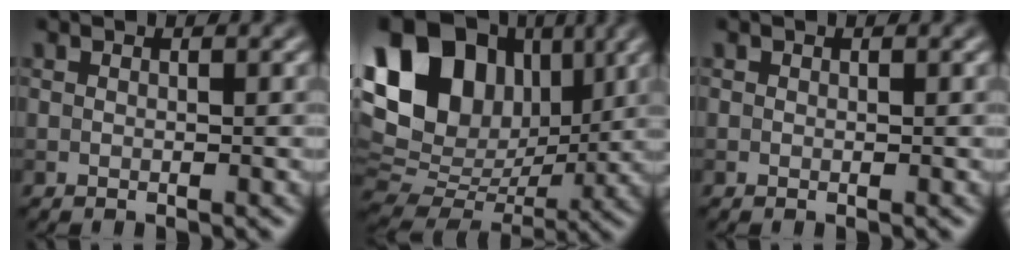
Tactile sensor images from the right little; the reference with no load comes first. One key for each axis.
{"total": 17.0, "fx": 5.6, "fy": 12.1, "fz": 10.5, "tx": -0.203, "ty": 0.044, "tz": 0.108}
{"total": 0.0}